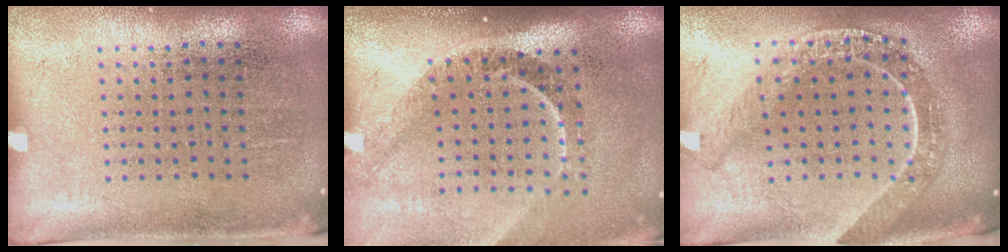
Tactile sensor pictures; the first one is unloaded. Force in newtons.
{"total": 2.3, "press": 1.6, "slide": 1.6}
{"total": 2.3, "press": 1.9, "slide": 1.2}